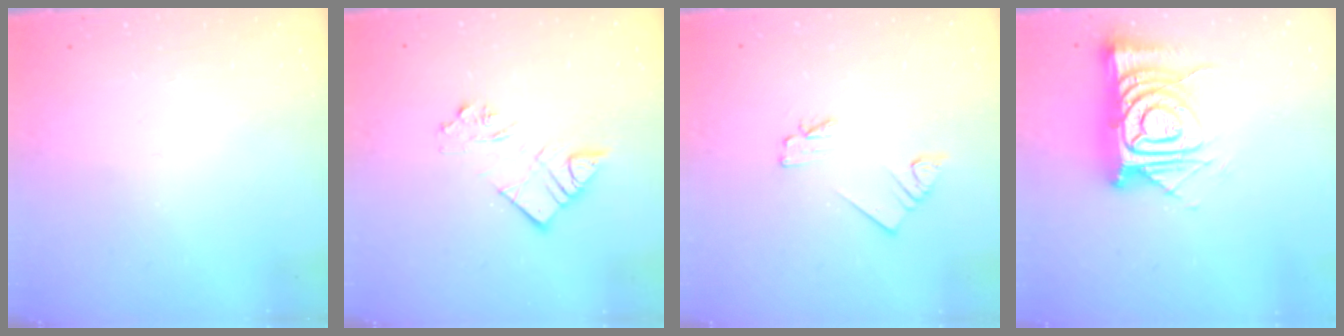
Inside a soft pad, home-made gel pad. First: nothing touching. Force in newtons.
{"total": 9.8, "press": 9.7, "slide": 0.9}
{"total": 2.3, "press": 2.3, "slide": 0.1}
{"total": 15.8, "press": 15.7, "slide": 1.4}